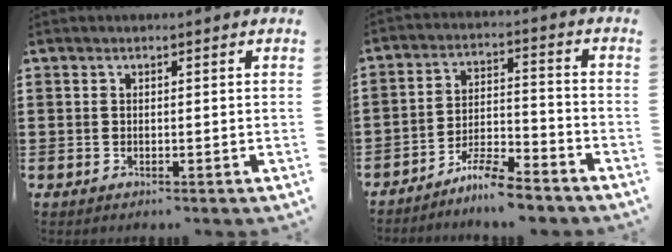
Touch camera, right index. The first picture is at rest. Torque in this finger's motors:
{"motor_torque": [0.09, 0.07, 0.32, 0.03]}